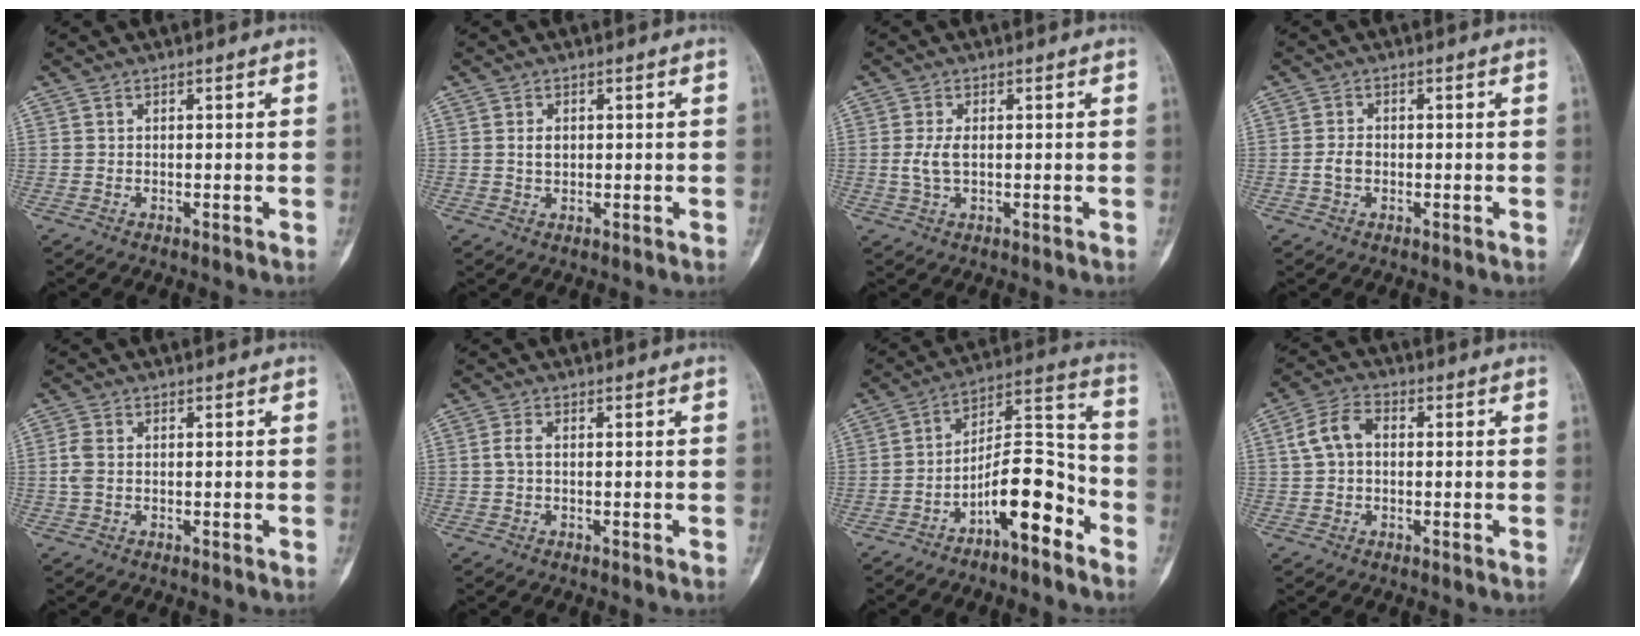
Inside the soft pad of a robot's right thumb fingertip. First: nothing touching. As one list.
[{"total": 2.1, "force": [0.3, 1.4, 1.5], "torque": [-0.025, -0.001, 0.008]}, {"total": 3.4, "force": [0.1, 1.6, 3.0], "torque": [-0.072, 0.000, 0.003]}, {"total": 2.5, "force": [-0.5, 1.7, 1.7], "torque": [-0.032, 0.008, -0.012]}, {"total": 2.5, "force": [-0.1, 1.6, 1.9], "torque": [-0.057, 0.002, -0.006]}, {"total": 1.6, "force": [-0.1, 0.7, 1.4], "torque": [-0.031, 0.000, -0.004]}, {"total": 13.2, "force": [-7.1, 4.6, 10.1], "torque": [-0.155, 0.083, -0.121]}, {"total": 6.2, "force": [0.6, 4.2, 4.6], "torque": [-0.089, 0.022, 0.003]}]